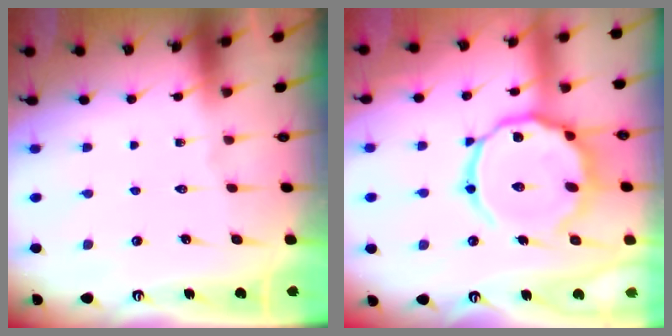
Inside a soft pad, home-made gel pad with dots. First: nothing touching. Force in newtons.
{"total": 16.6, "press": 16.5, "slide": 1.6}